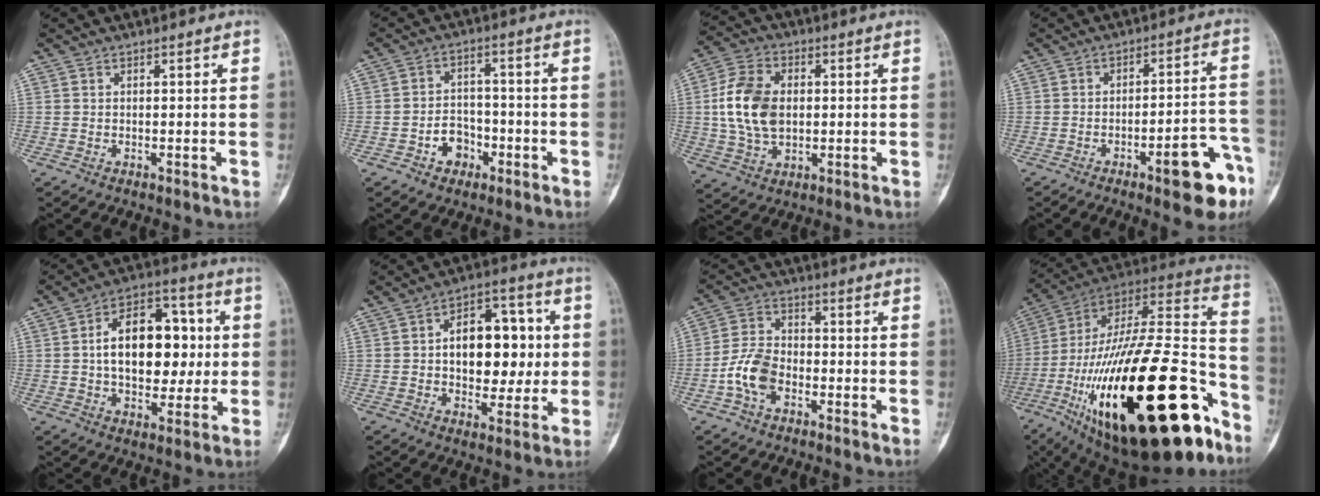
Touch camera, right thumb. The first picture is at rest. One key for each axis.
{"total": 6.1, "fx": -2.8, "fy": 4.7, "fz": 2.7, "tx": -0.011, "ty": 0.032, "tz": -0.043}
{"total": 12.8, "fx": 0.9, "fy": 8.5, "fz": 9.5, "tx": -0.175, "ty": 0.006, "tz": 0.018}
{"total": 12.1, "fx": -6.3, "fy": 3.3, "fz": 9.8, "tx": -0.102, "ty": 0.046, "tz": -0.079}
{"total": 17.8, "fx": 1.3, "fy": 11.1, "fz": 13.9, "tx": -0.170, "ty": 0.023, "tz": 0.019}
{"total": 15.8, "fx": 0.9, "fy": 9.9, "fz": 12.3, "tx": -0.125, "ty": 0.022, "tz": 0.012}
{"total": 8.1, "fx": -3.0, "fy": 5.2, "fz": 5.5, "tx": -0.104, "ty": 0.026, "tz": -0.065}
{"total": 45.3, "fx": -18.6, "fy": 17.1, "fz": 37.7, "tx": -0.607, "ty": 0.050, "tz": -0.296}